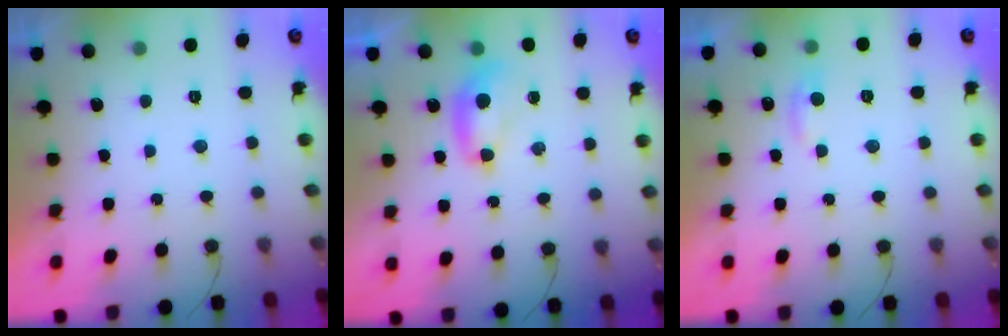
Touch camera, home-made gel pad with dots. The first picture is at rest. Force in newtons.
{"total": 6.9, "press": 6.9, "slide": 0.4}
{"total": 6.0, "press": 6.0, "slide": 0.6}